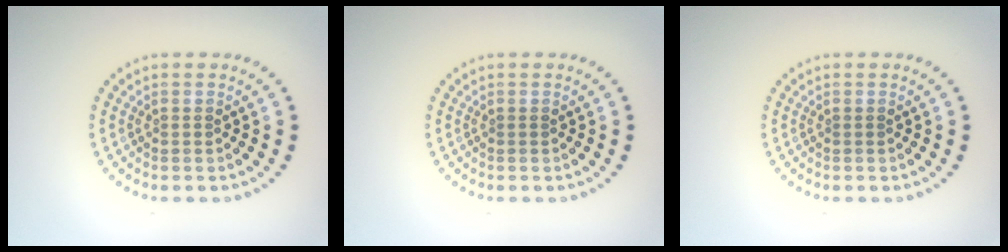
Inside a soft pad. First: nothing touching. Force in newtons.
{"total": 0.0}
{"total": 0.0}